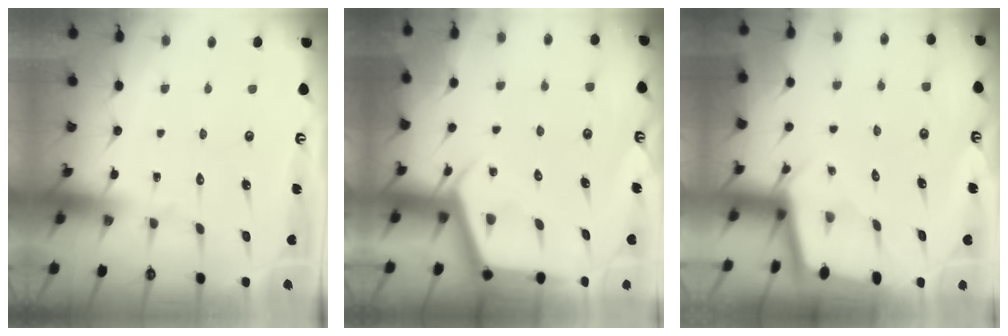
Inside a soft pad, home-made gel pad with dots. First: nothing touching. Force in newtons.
{"total": 3.9, "press": 3.9, "slide": 0.4}
{"total": 2.0, "press": 2.0, "slide": 0.2}